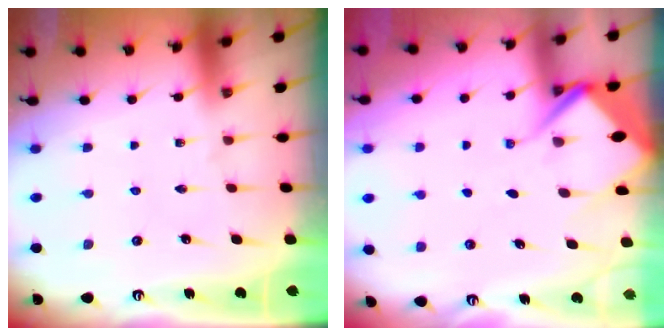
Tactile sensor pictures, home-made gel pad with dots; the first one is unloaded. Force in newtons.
{"total": 9.1, "press": 9.1, "slide": 1.0}